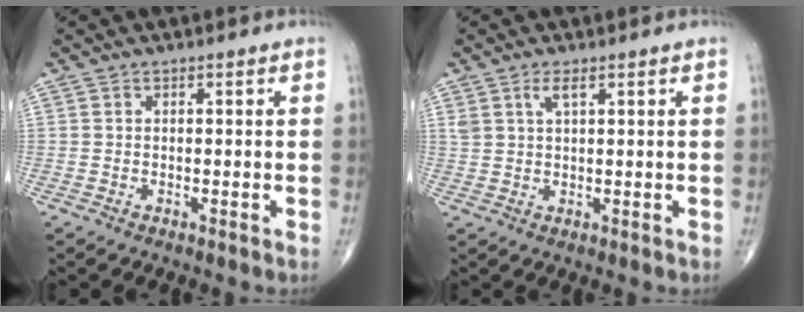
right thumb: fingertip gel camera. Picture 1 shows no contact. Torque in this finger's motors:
{"motor_torque": [-0.35, 0.66, 0.56, 0.38, 0.00]}